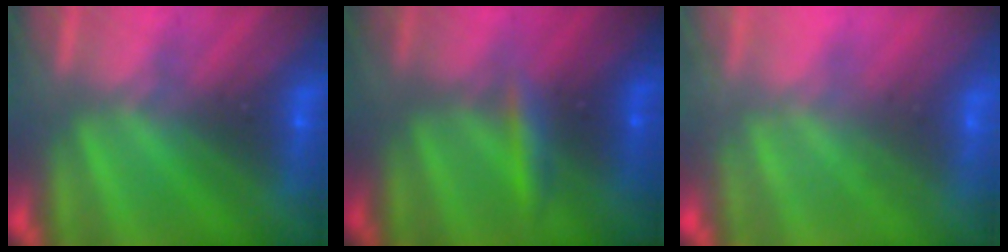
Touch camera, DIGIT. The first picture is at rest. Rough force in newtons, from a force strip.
{"total": 2.5}
{"total": 8.5}